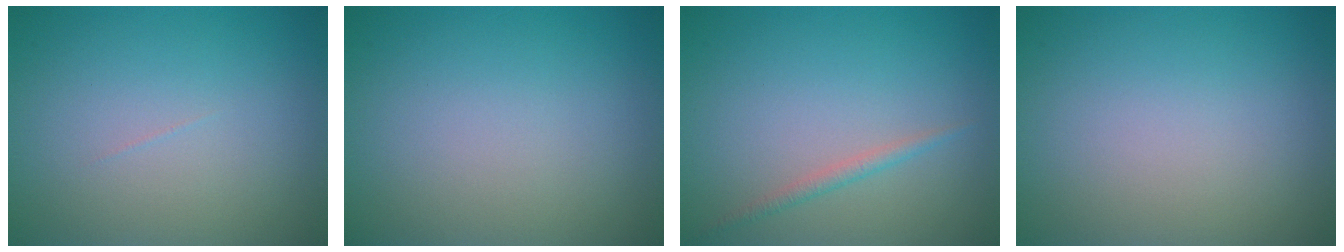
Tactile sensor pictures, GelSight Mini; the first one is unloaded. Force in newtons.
{"total": 0.0}
{"total": 1.1, "press": 1.1, "slide": 0.0}
{"total": 0.0}